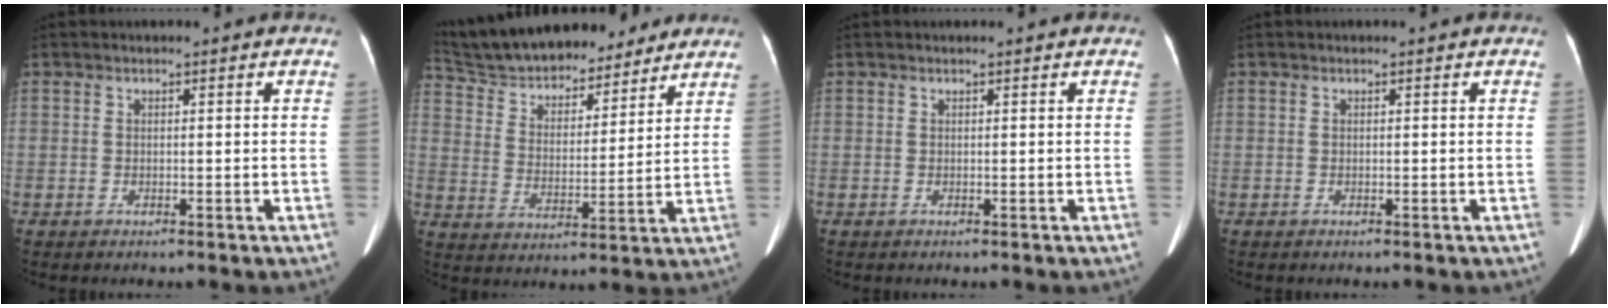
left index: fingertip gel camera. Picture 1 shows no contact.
{"total": 20.9, "force": [18.6, 6.4, 7.3], "torque": [-0.136, 0.018, 0.295]}
{"total": 0.9, "force": [0.8, 0.0, 0.5], "torque": [-0.009, 0.002, 0.010]}
{"total": 0.0}